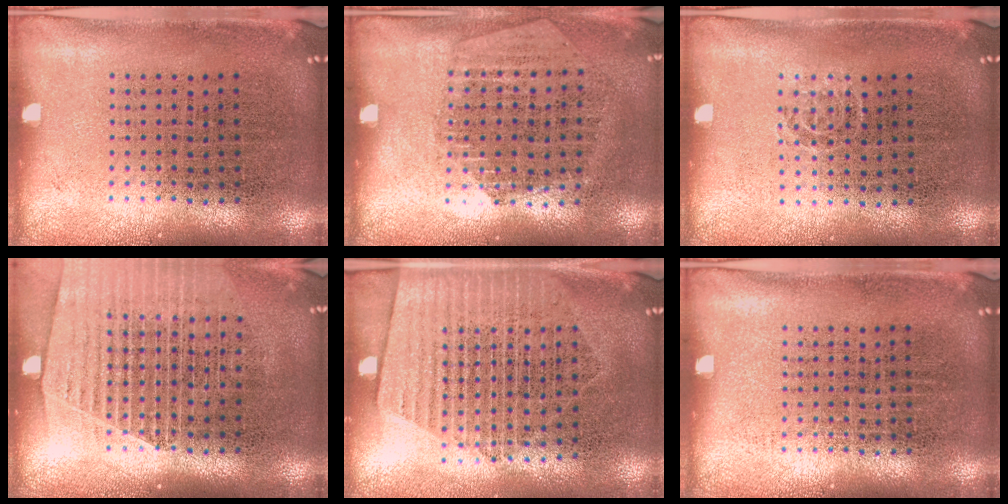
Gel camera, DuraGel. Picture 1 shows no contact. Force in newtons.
{"total": 1.3, "press": 1.2, "slide": 0.5}
{"total": 0.5, "press": 0.4, "slide": 0.3}
{"total": 1.7, "press": 1.6, "slide": 0.5}
{"total": 1.7, "press": 1.5, "slide": 0.7}
{"total": 0.0}